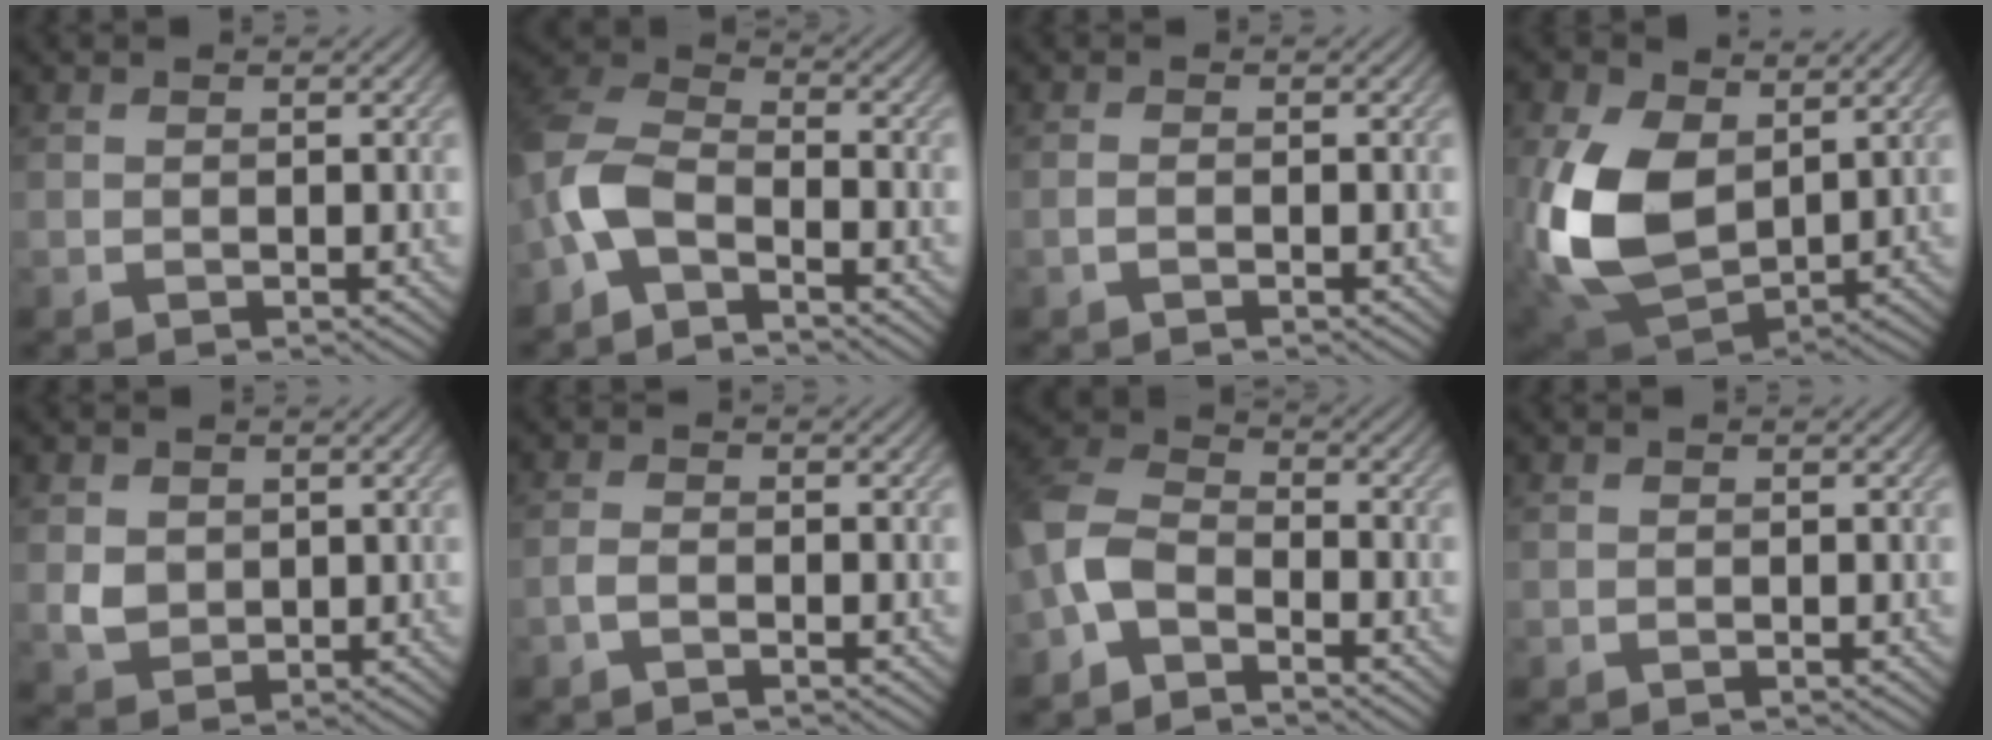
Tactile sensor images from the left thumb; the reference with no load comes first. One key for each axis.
{"total": 7.9, "fx": -3.8, "fy": 4.2, "fz": 5.4, "tx": -0.125, "ty": 0.006, "tz": -0.098}
{"total": 0.9, "fx": -0.5, "fy": 0.2, "fz": 0.6, "tx": -0.015, "ty": 0.002, "tz": -0.013}
{"total": 13.1, "fx": 1.7, "fy": 8.7, "fz": 9.7, "tx": -0.250, "ty": -0.003, "tz": 0.031}
{"total": 3.0, "fx": 0.9, "fy": 2.5, "fz": 1.4, "tx": -0.041, "ty": -0.005, "tz": 0.018}
{"total": 1.6, "fx": -1.1, "fy": 0.6, "fz": 1.0, "tx": -0.024, "ty": 0.001, "tz": -0.027}
{"total": 7.2, "fx": -3.9, "fy": 4.1, "fz": 4.4, "tx": -0.100, "ty": 0.005, "tz": -0.099}
{"total": 0.0}